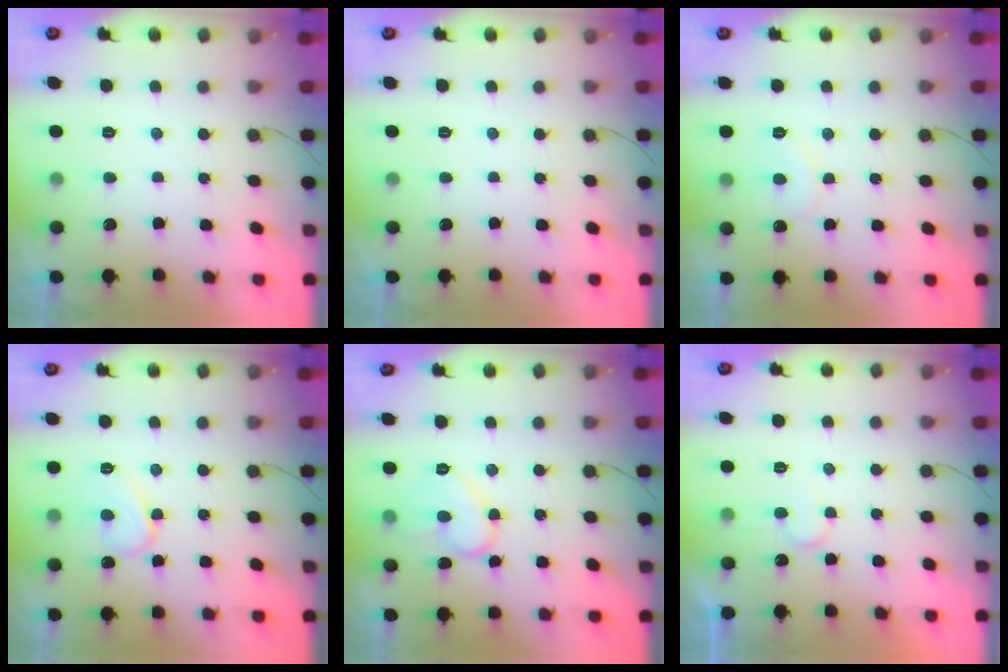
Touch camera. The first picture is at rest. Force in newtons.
{"total": 0.0}
{"total": 6.0, "press": 6.0, "slide": 0.4}
{"total": 8.3, "press": 8.3, "slide": 0.9}
{"total": 10.9, "press": 10.9, "slide": 0.1}
{"total": 4.4, "press": 4.4, "slide": 0.2}